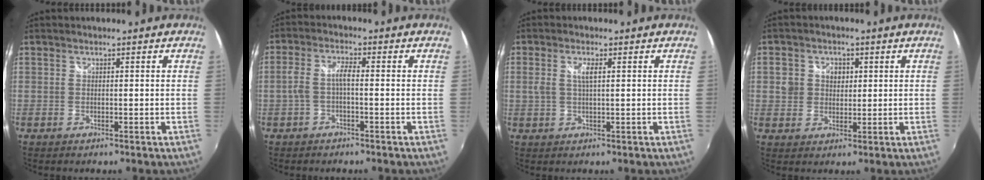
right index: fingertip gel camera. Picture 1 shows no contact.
{"total": 3.6, "force": [-1.1, 0.7, 3.4], "torque": [-0.075, 0.008, -0.021]}
{"total": 2.9, "force": [0.7, 0.8, 2.7], "torque": [-0.054, -0.001, 0.013]}
{"total": 4.6, "force": [0.7, 4.2, 1.8], "torque": [-0.027, 0.010, 0.010]}